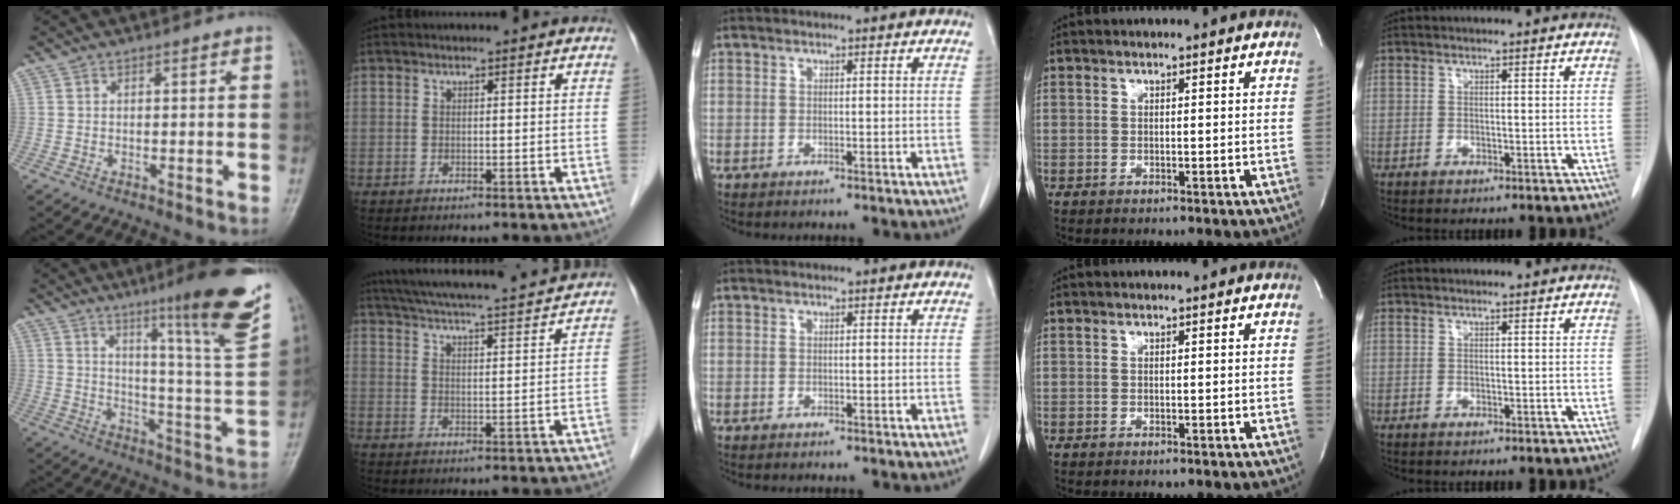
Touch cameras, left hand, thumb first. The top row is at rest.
{"thumb": {"total": 19.7, "force": [12.1, 1.1, 15.5], "torque": [-0.190, -0.071, 0.175]}, "index": {"total": 19.3, "force": [17.8, 0.5, 7.5], "torque": [-0.134, 0.012, 0.246]}}